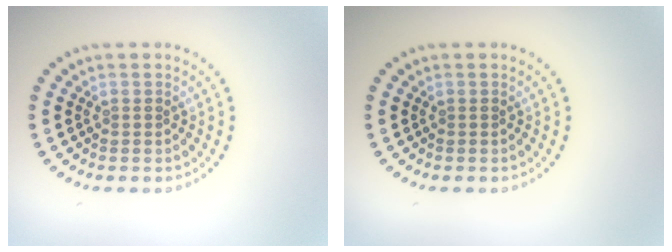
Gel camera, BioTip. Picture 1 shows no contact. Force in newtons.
{"total": 0.0}